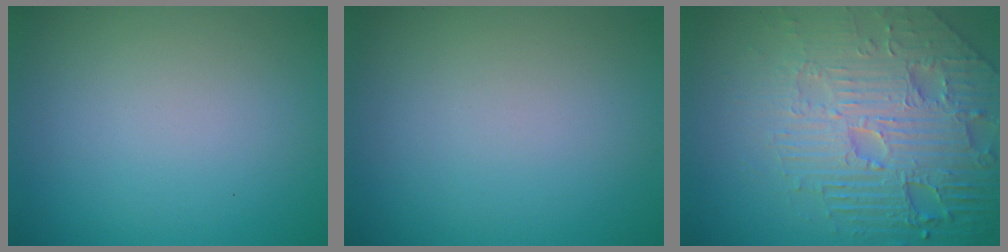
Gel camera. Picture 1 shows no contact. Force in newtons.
{"total": 0.0}
{"total": 8.9, "press": 6.3, "slide": 6.2}